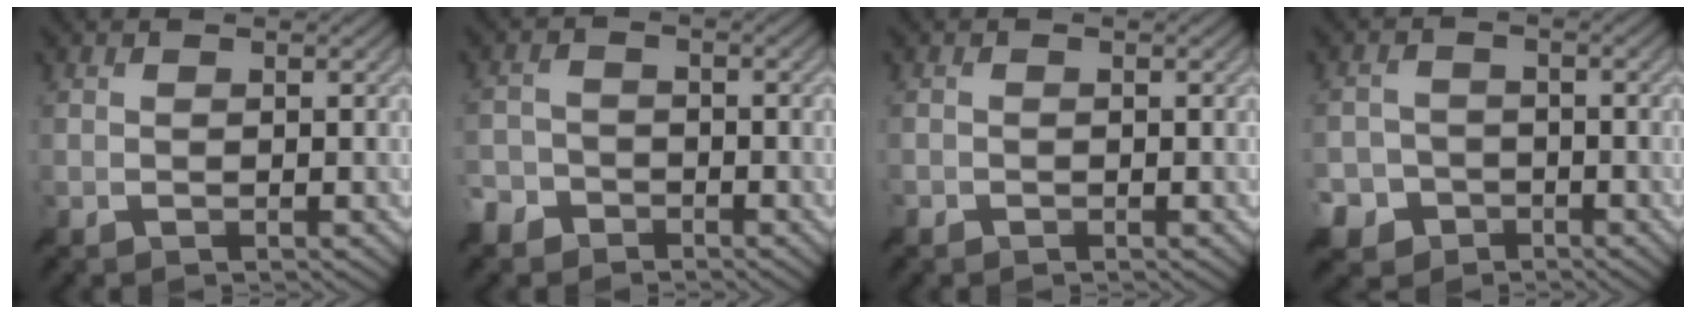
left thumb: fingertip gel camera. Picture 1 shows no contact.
{"total": 3.6, "force": [-2.8, 2.2, 0.7], "torque": [-0.018, -0.002, -0.064]}
{"total": 0.5, "force": [-0.4, 0.3, 0.0], "torque": [0.001, -0.004, -0.008]}
{"total": 5.4, "force": [-3.3, 4.2, 1.0], "torque": [-0.012, -0.009, -0.073]}